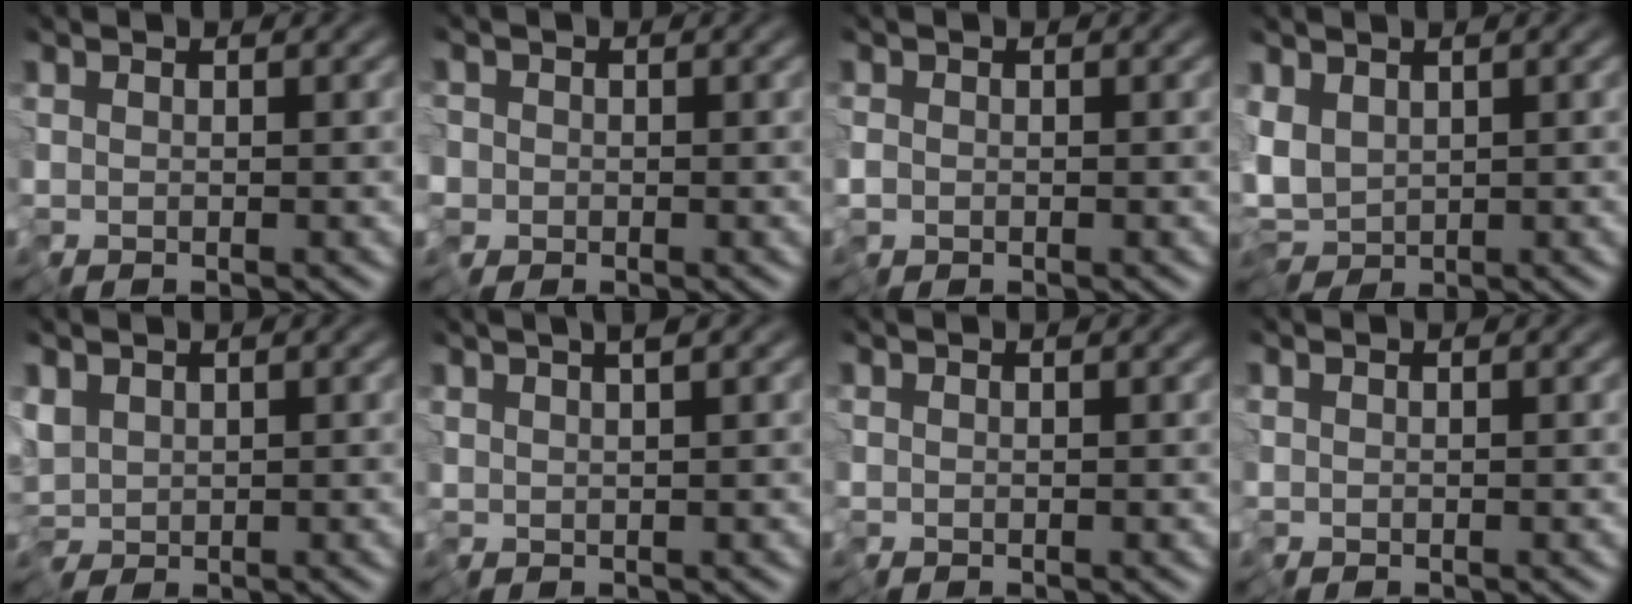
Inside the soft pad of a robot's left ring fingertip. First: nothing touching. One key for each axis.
{"total": 1.5, "fx": -0.8, "fy": 1.2, "fz": -0.3, "tx": 0.007, "ty": -0.007, "tz": -0.020}
{"total": 0.8, "fx": -0.5, "fy": 0.6, "fz": 0.1, "tx": -0.001, "ty": -0.001, "tz": -0.013}
{"total": 4.3, "fx": -0.9, "fy": 3.0, "fz": 3.0, "tx": -0.065, "ty": -0.003, "tz": -0.030}
{"total": 1.6, "fx": 0.0, "fy": 1.3, "fz": 0.9, "tx": -0.019, "ty": -0.001, "tz": -0.004}
{"total": 2.2, "fx": 1.1, "fy": 0.4, "fz": 1.9, "tx": -0.036, "ty": 0.008, "tz": 0.018}
{"total": 0.0}
{"total": 0.0}